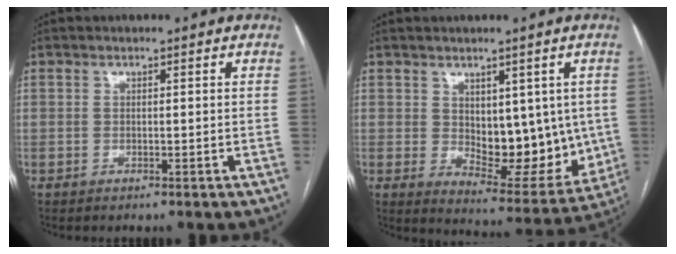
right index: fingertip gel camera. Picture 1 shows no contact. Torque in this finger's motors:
{"motor_torque": [0.94, 0.59, 0.19, 0.04]}